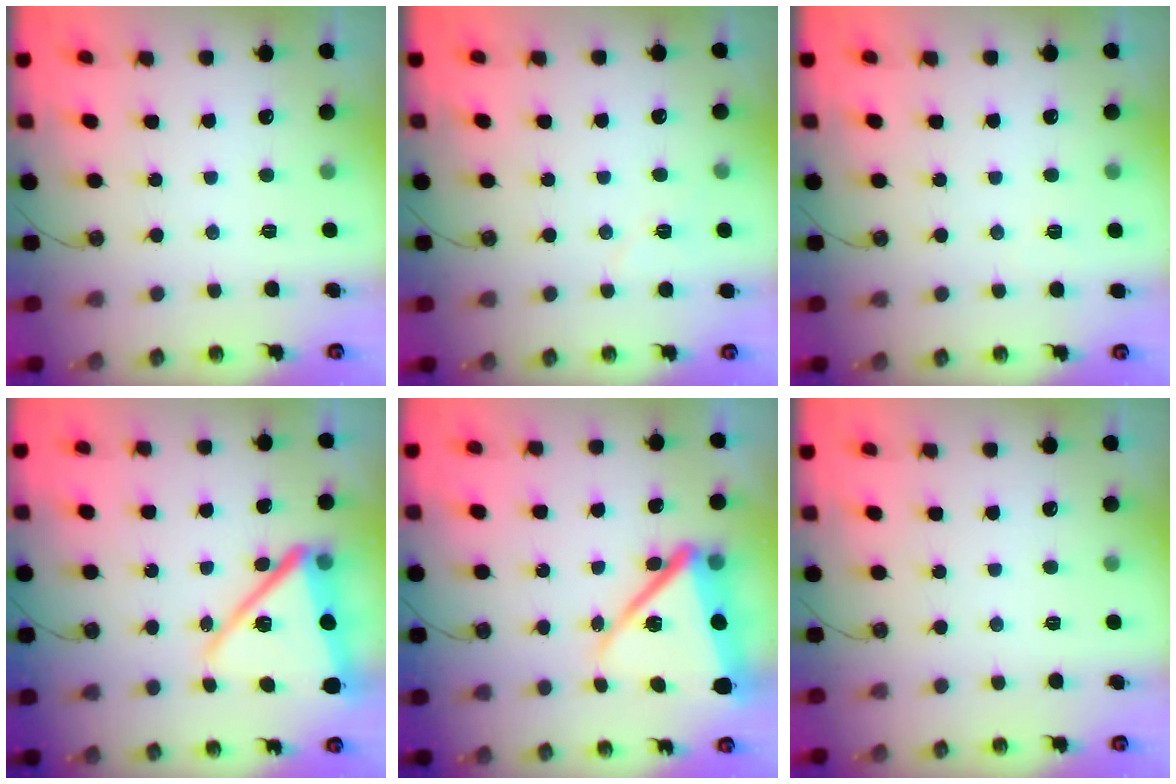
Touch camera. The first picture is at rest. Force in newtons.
{"total": 7.7, "press": 3.2, "slide": 7.0}
{"total": 2.8, "press": 1.5, "slide": 2.3}
{"total": 16.9, "press": 16.8, "slide": 2.1}
{"total": 16.2, "press": 16.1, "slide": 1.9}
{"total": 0.0}